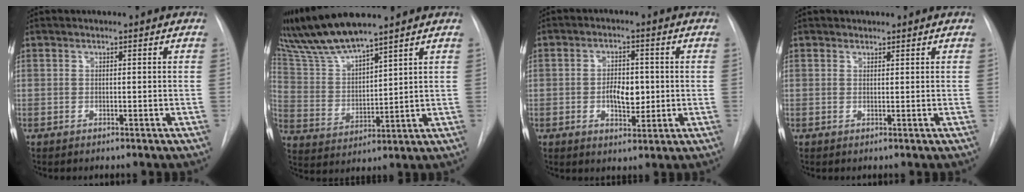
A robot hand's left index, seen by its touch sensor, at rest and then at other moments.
{"total": 10.3, "force": [9.4, -0.2, 4.1], "torque": [-0.097, 0.006, 0.193]}
{"total": 5.3, "force": [-0.4, 2.9, 4.4], "torque": [-0.071, 0.001, -0.004]}
{"total": 0.7, "force": [0.6, 0.3, -0.1], "torque": [-0.001, -0.001, 0.007]}